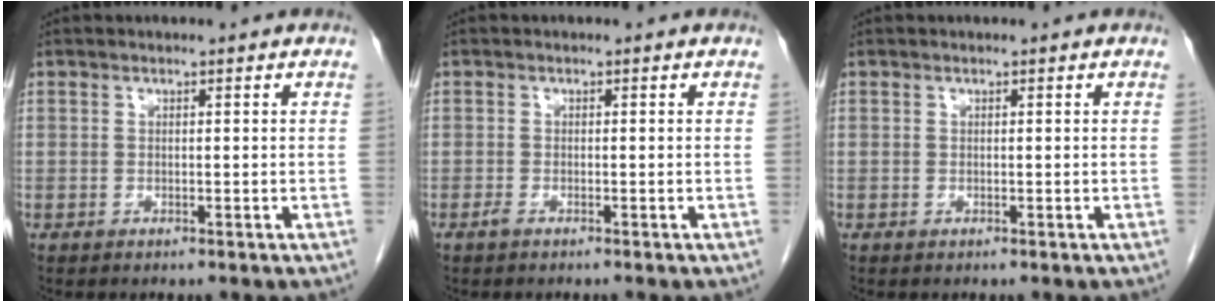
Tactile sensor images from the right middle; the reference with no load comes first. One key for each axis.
{"total": 0.7, "fx": -0.6, "fy": 0.0, "fz": 0.4, "tx": -0.011, "ty": 0.000, "tz": -0.012}
{"total": 0.0}